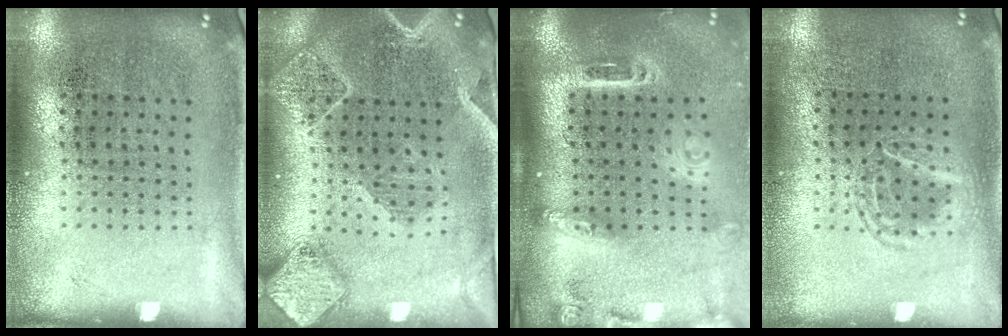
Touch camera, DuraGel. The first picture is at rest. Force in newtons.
{"total": 2.3, "press": 2.1, "slide": 0.9}
{"total": 2.5, "press": 1.9, "slide": 1.7}
{"total": 1.1, "press": 1.1, "slide": 0.2}